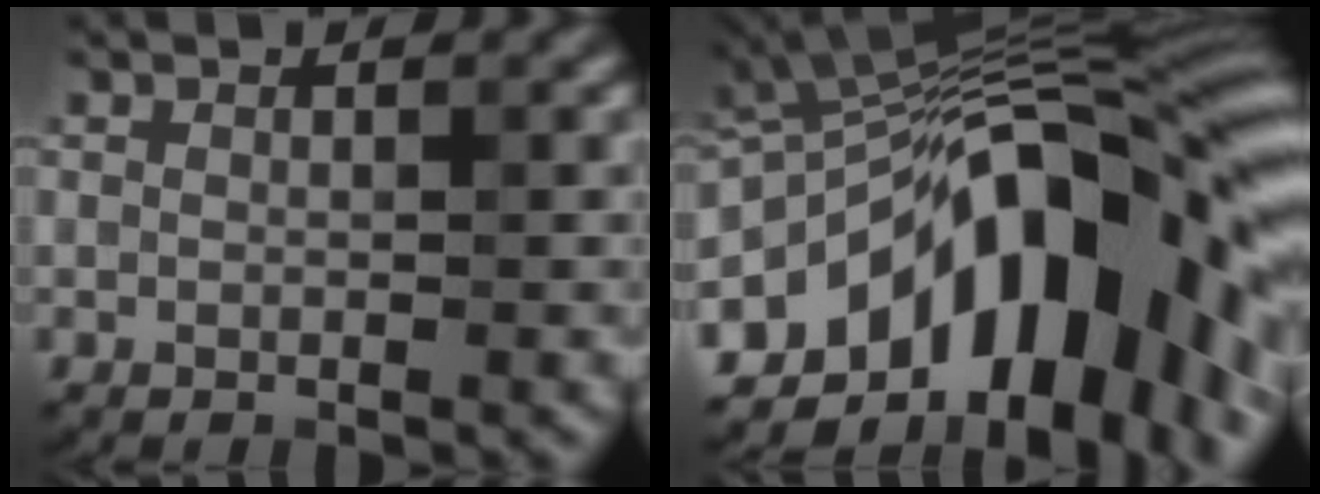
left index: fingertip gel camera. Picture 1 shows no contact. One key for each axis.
{"total": 16.5, "fx": -6.0, "fy": 8.3, "fz": 12.9, "tx": -0.151, "ty": 0.022, "tz": -0.114}